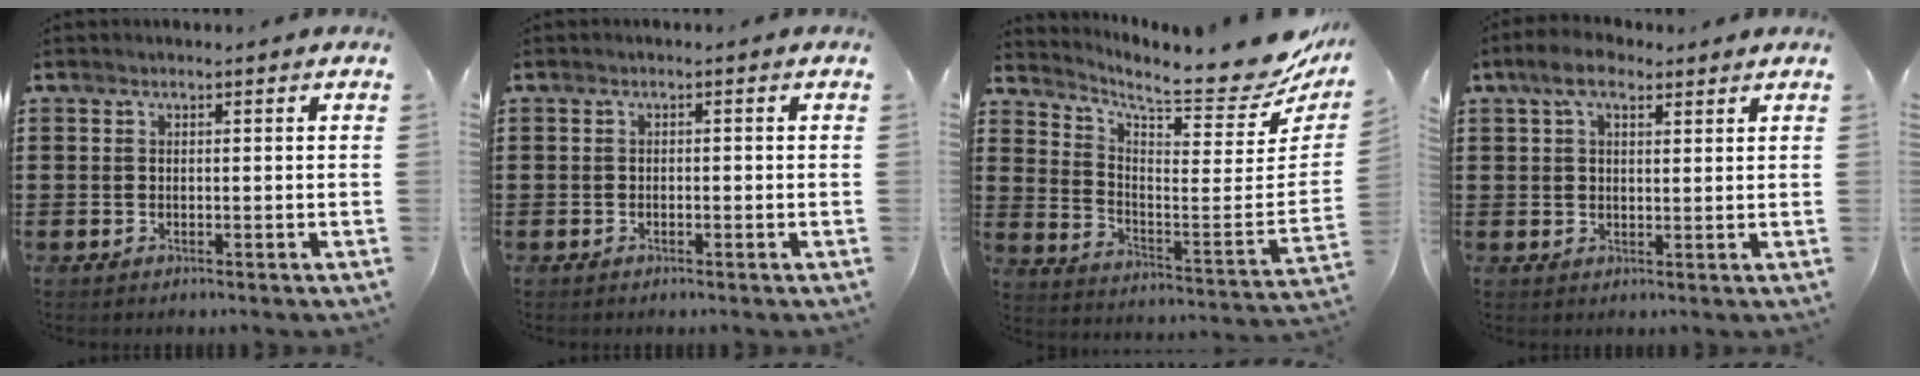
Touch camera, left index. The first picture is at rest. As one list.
[{"total": 0.6, "force": [-0.4, 0.2, 0.3], "torque": [-0.009, -0.002, -0.008]}, {"total": 8.5, "force": [7.7, 0.1, 3.7], "torque": [-0.077, -0.077, 0.120]}, {"total": 5.5, "force": [3.5, 2.6, 3.3], "torque": [-0.076, 0.011, 0.063]}]